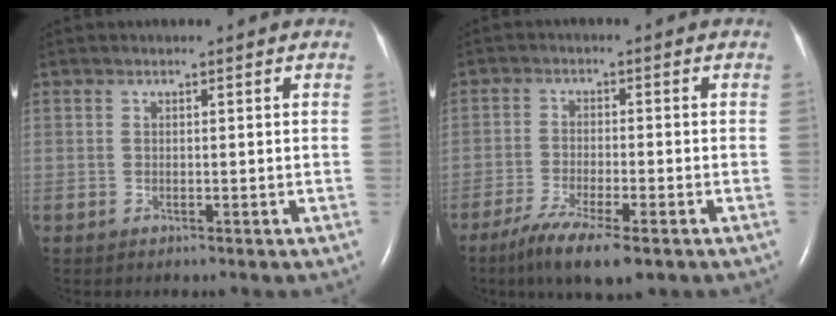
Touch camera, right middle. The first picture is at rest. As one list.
[{"total": 8.7, "force": [-5.7, 1.3, 6.5], "torque": [-0.114, -0.021, -0.091]}]